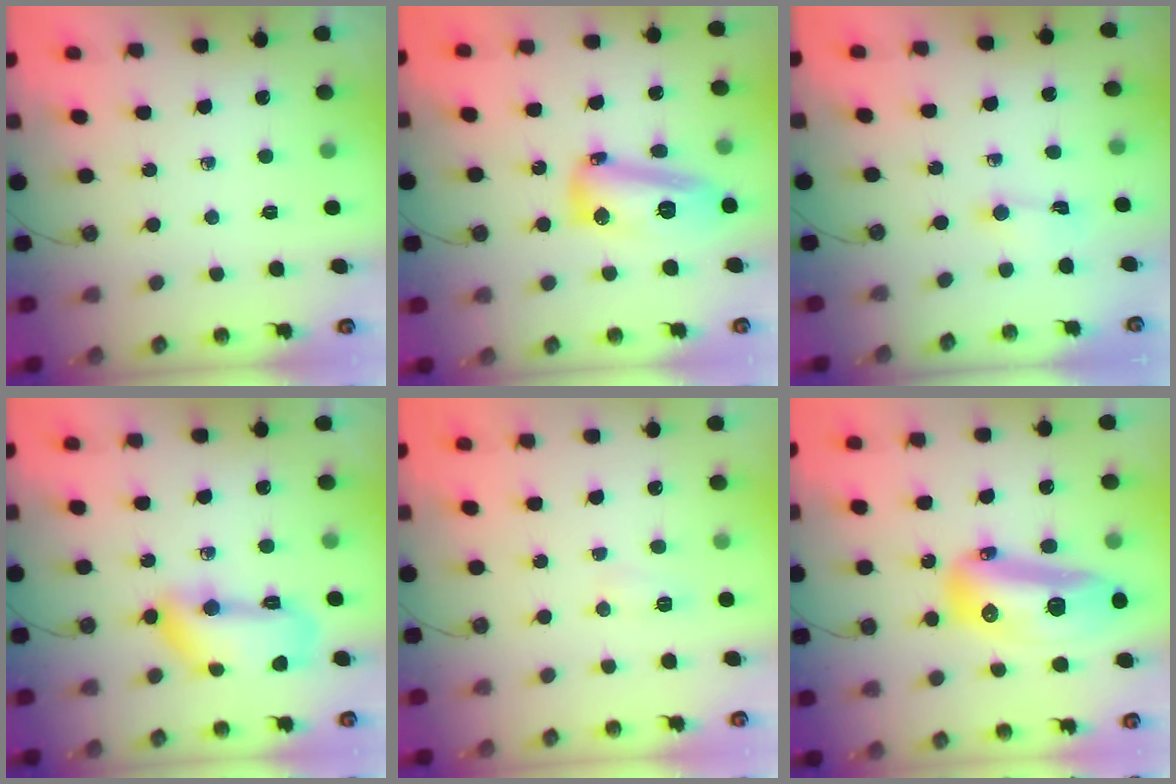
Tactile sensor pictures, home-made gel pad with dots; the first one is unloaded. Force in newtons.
{"total": 13.9, "press": 13.8, "slide": 1.4}
{"total": 0.8, "press": 0.8, "slide": 0.2}
{"total": 14.3, "press": 14.2, "slide": 1.3}
{"total": 5.1, "press": 5.1, "slide": 0.6}
{"total": 19.0, "press": 18.8, "slide": 2.6}